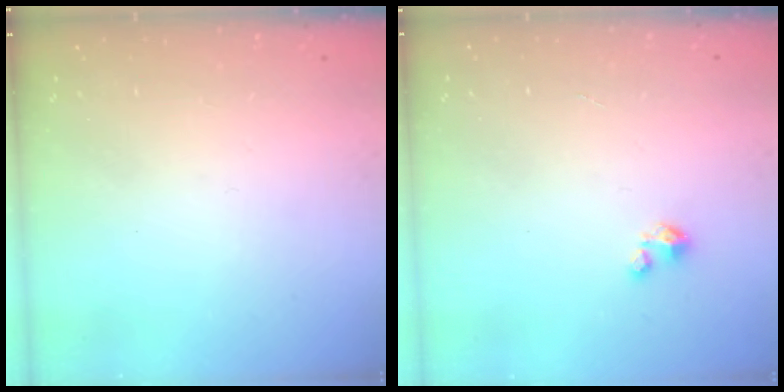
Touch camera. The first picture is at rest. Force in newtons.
{"total": 1.8, "press": 1.8, "slide": 0.1}